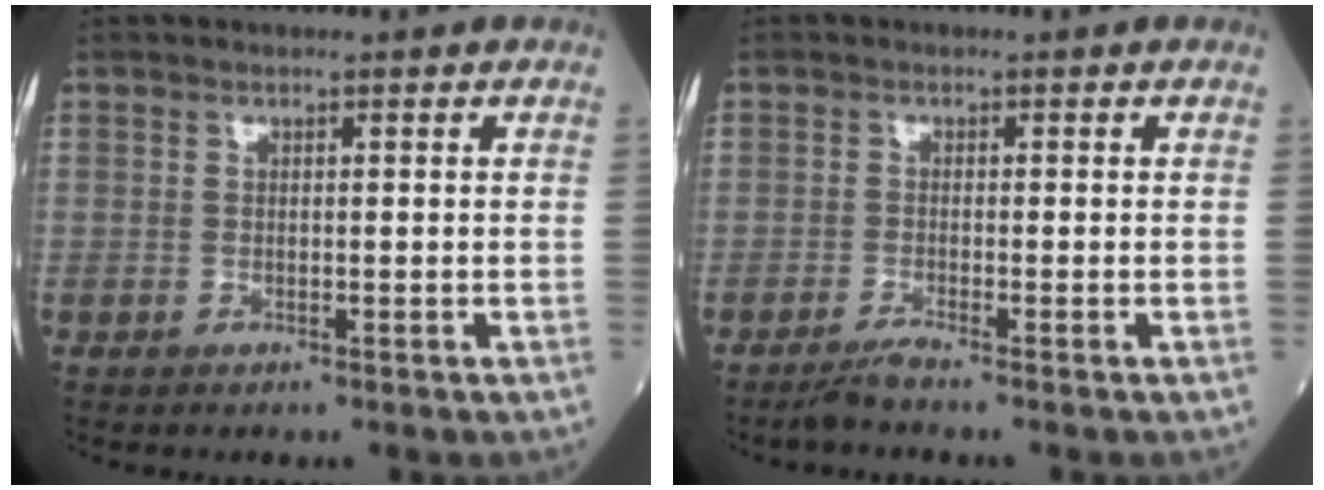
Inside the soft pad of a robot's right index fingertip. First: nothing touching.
{"total": 1.6, "force": [-1.5, -0.4, 0.6], "torque": [-0.020, -0.004, -0.032]}